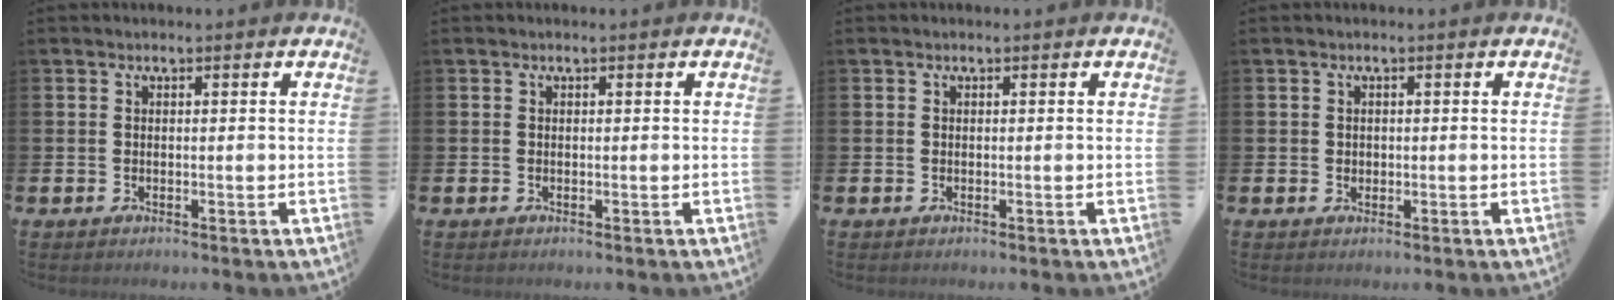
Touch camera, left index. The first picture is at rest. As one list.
[{"total": 0.0}, {"total": 0.0}, {"total": 0.9, "force": [0.4, 0.8, 0.2], "torque": [0.009, 0.001, 0.003]}]